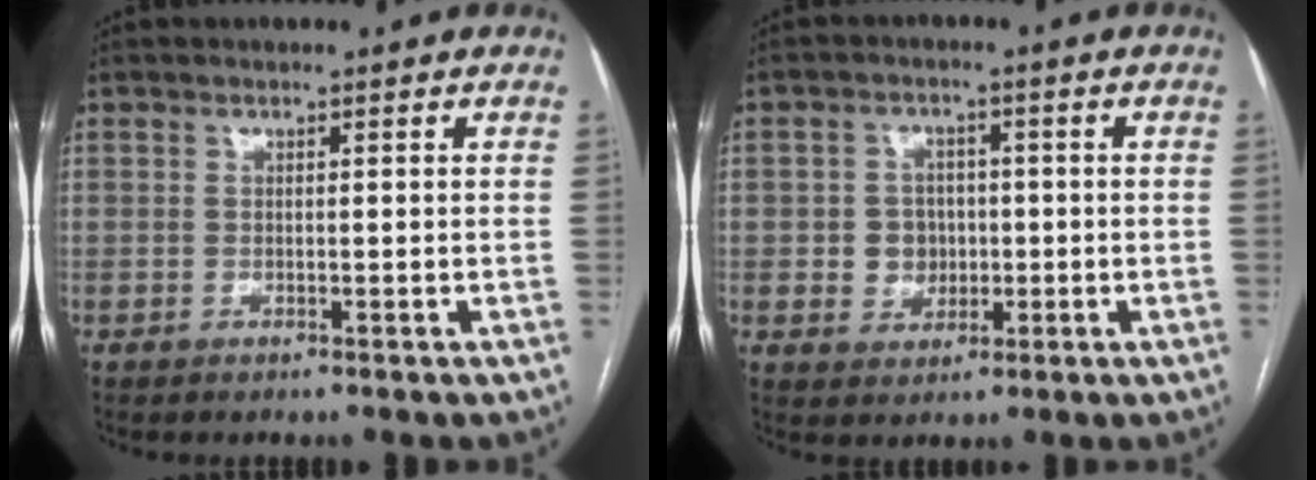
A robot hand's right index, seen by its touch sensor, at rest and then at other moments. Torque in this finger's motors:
{"motor_torque": [0.28, 0.11, 0.09, 0.00]}